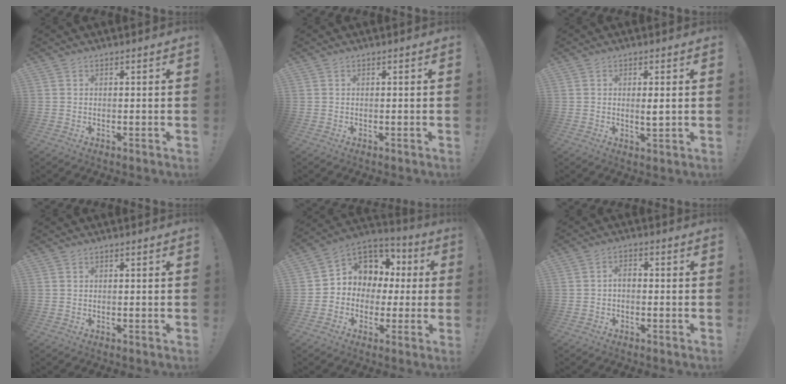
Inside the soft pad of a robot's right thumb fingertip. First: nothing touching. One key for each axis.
{"total": 0.0}
{"total": 2.6, "fx": 0.4, "fy": 0.4, "fz": 2.5, "tx": -0.033, "ty": -0.011, "tz": 0.003}
{"total": 0.0}
{"total": 8.7, "fx": 1.2, "fy": 8.3, "fz": 2.5, "tx": -0.028, "ty": -0.017, "tz": 0.039}
{"total": 2.1, "fx": -0.9, "fy": 0.9, "fz": 1.7, "tx": -0.032, "ty": 0.006, "tz": -0.018}